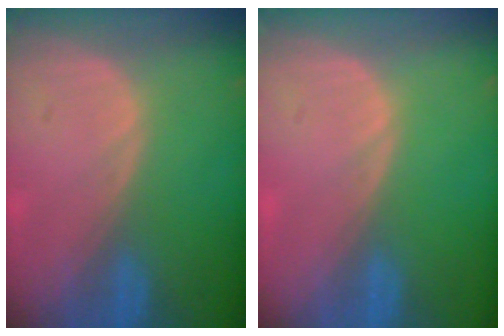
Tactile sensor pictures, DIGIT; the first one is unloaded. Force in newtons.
{"total": 0.0}